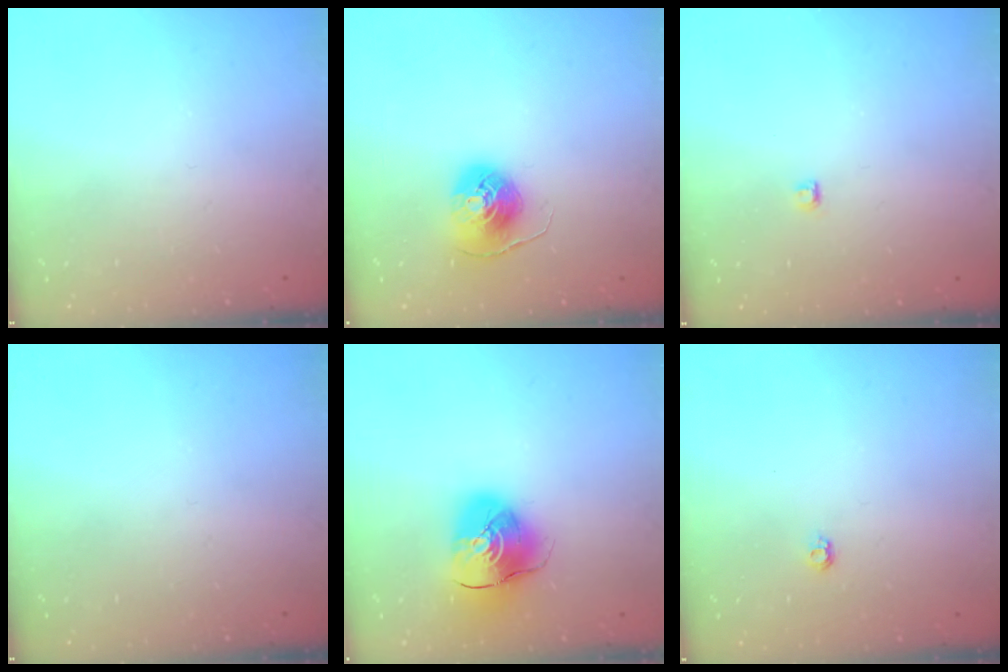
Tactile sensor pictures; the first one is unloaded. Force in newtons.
{"total": 8.1, "press": 8.1, "slide": 0.4}
{"total": 2.8, "press": 2.7, "slide": 0.3}
{"total": 0.0}
{"total": 10.6, "press": 10.5, "slide": 1.5}
{"total": 3.9, "press": 3.9, "slide": 0.5}